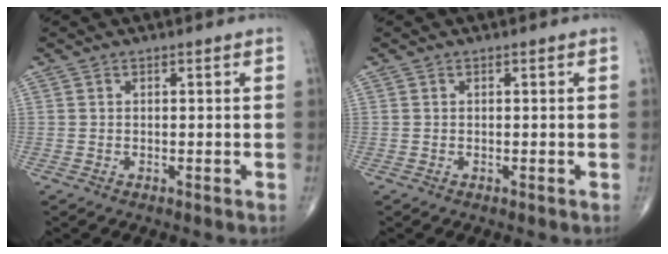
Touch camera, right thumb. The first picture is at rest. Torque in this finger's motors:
{"motor_torque": [-0.13, 0.13, -0.06, -0.06, 0.02]}